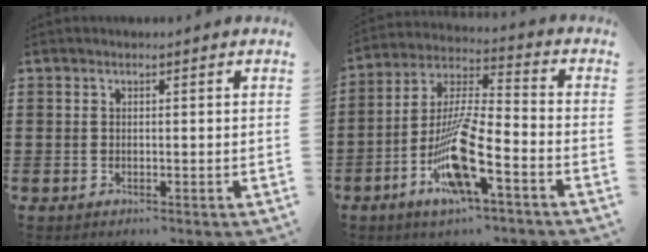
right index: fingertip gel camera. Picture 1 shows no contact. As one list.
[{"total": 11.7, "force": [-6.1, 2.0, 9.9], "torque": [-0.211, -0.013, -0.116]}]